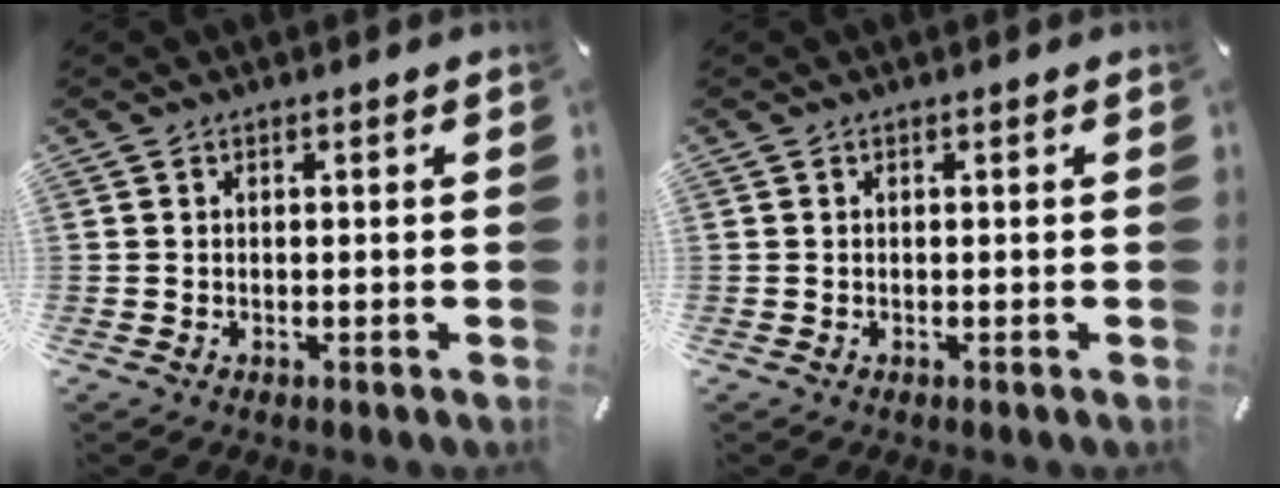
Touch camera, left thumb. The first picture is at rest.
{"total": 0.0}